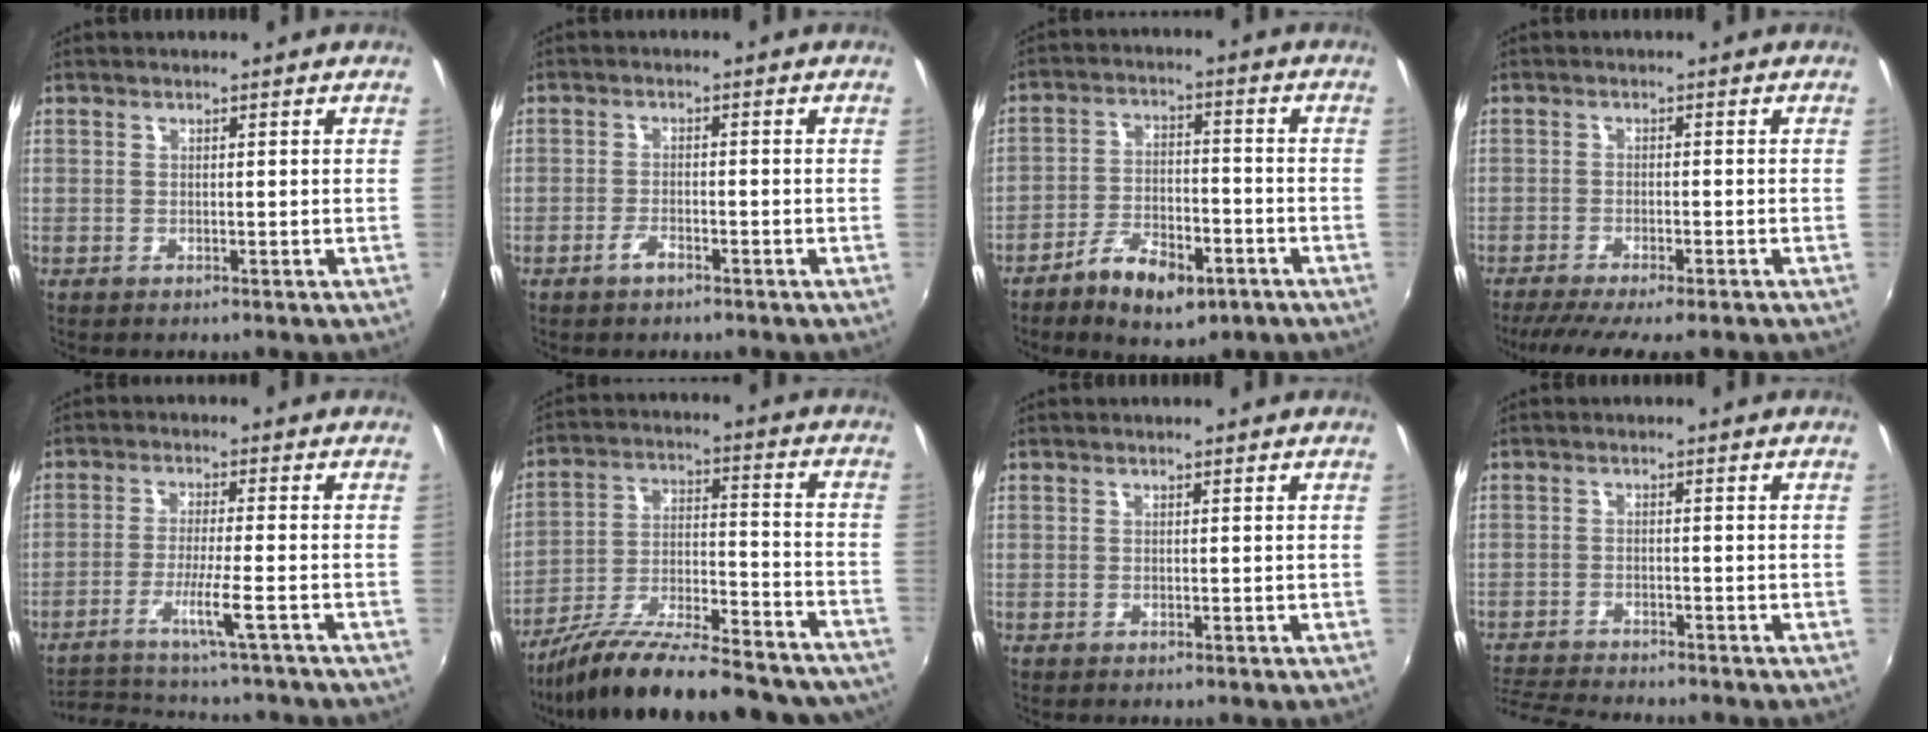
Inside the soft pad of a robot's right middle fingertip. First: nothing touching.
{"total": 2.4, "force": [-1.7, 0.9, 1.4], "torque": [-0.035, 0.000, -0.034]}
{"total": 10.0, "force": [-6.1, 4.6, 6.5], "torque": [-0.138, 0.000, -0.098]}
{"total": 8.4, "force": [-6.8, 1.0, 4.9], "torque": [-0.108, -0.033, -0.109]}
{"total": 12.4, "force": [-10.5, 0.0, 6.5], "torque": [-0.129, -0.031, -0.168]}
{"total": 28.3, "force": [-24.1, 6.8, 13.2], "torque": [-0.217, -0.019, -0.336]}
{"total": 0.0}
{"total": 7.3, "force": [-7.0, 0.6, 1.9], "torque": [-0.063, -0.019, -0.129]}